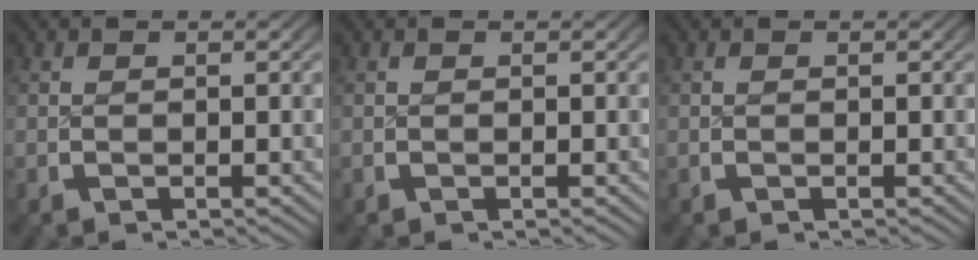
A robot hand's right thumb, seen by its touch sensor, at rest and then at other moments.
{"total": 0.0}
{"total": 0.0}